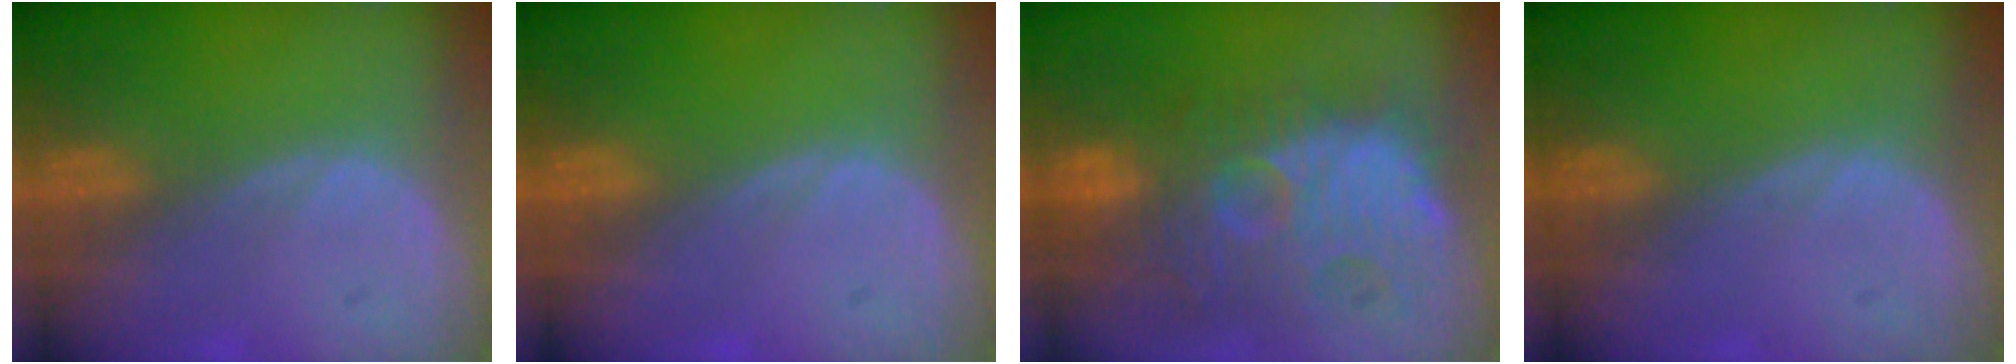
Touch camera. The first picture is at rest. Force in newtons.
{"total": 0.0}
{"total": 12.6, "press": 12.1, "slide": 3.6}
{"total": 0.0}